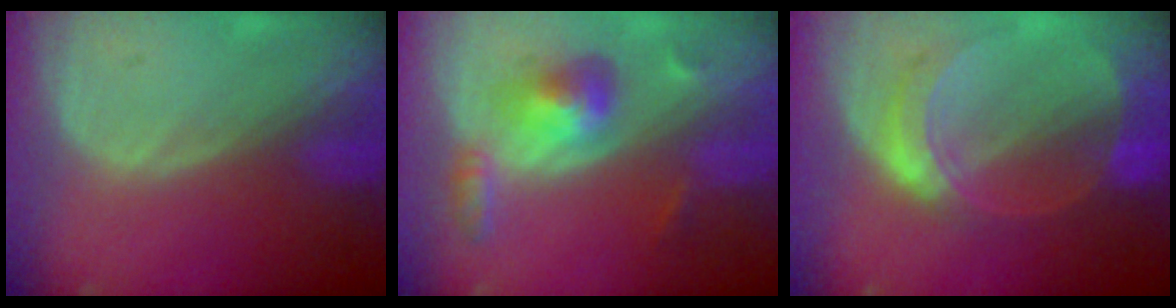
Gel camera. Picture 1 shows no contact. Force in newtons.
{"total": 6.1, "press": 5.5, "slide": 2.7}
{"total": 7.3, "press": 6.5, "slide": 3.4}